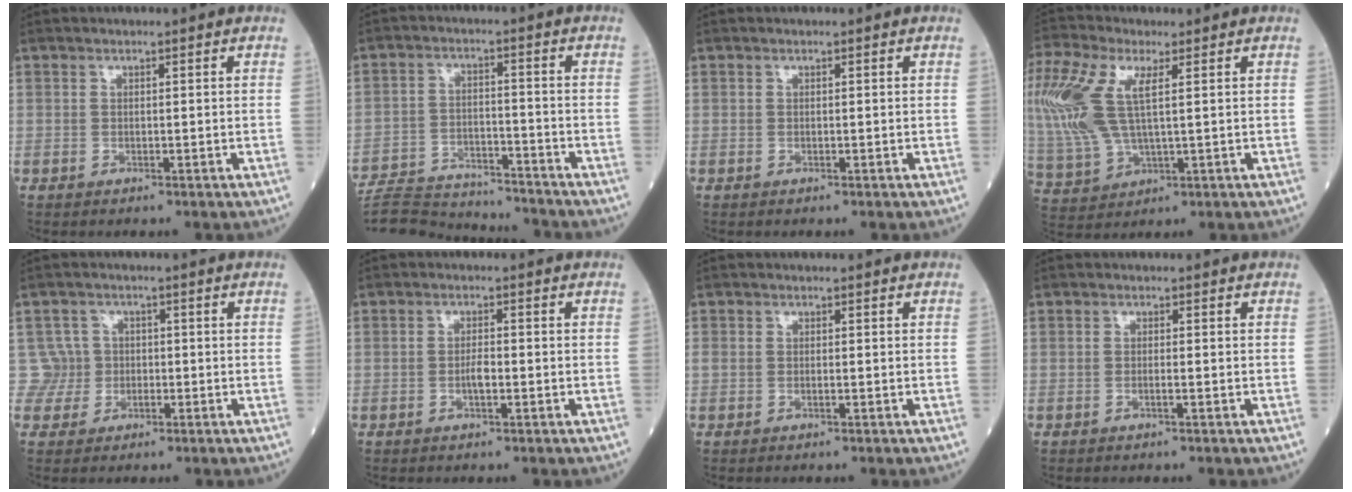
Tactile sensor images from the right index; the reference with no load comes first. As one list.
[{"total": 13.7, "force": [-13.3, 1.6, 2.7], "torque": [-0.050, 0.006, -0.205]}, {"total": 0.0}, {"total": 16.7, "force": [4.6, 6.9, 14.4], "torque": [-0.366, 0.013, 0.089]}, {"total": 3.4, "force": [-0.5, 3.3, -0.6], "torque": [0.025, 0.011, -0.015]}, {"total": 2.3, "force": [-0.6, 0.6, 2.1], "torque": [-0.040, 0.002, -0.010]}, {"total": 0.9, "force": [-0.1, 0.6, 0.7], "torque": [-0.027, 0.006, 0.000]}, {"total": 0.9, "force": [-0.3, 0.0, 0.9], "torque": [-0.019, 0.000, -0.007]}]